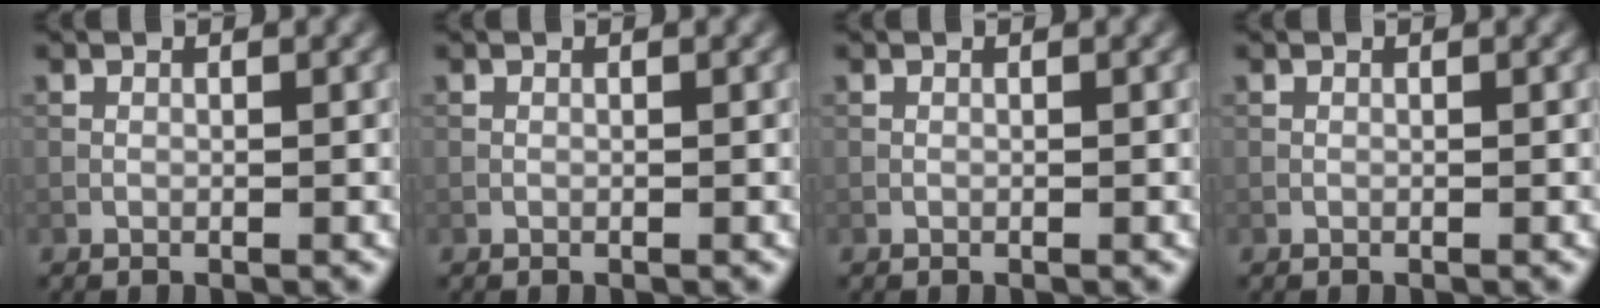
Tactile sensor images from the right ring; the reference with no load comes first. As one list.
[{"total": 0.0}, {"total": 0.0}, {"total": 0.0}]